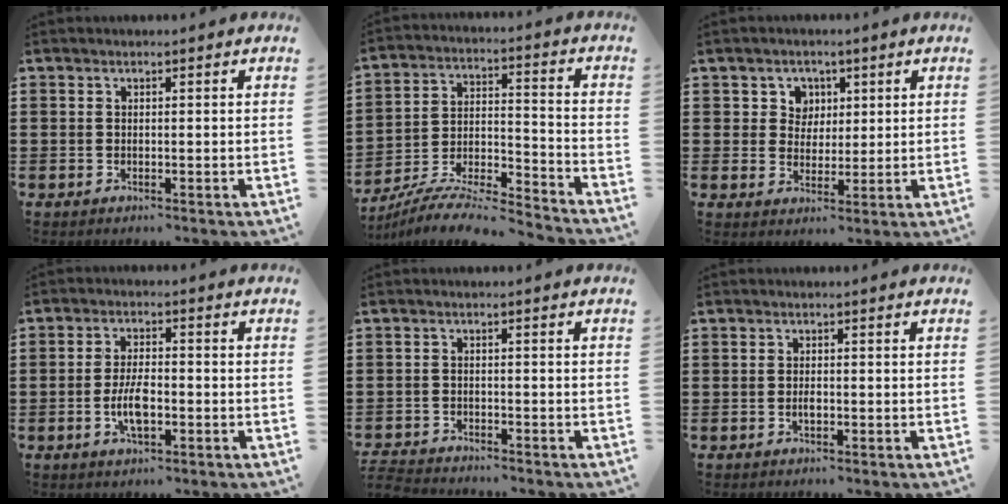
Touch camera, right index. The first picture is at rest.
{"total": 8.1, "force": [-7.5, 0.7, 3.0], "torque": [-0.055, 0.003, -0.148]}
{"total": 4.0, "force": [1.5, 3.7, 0.6], "torque": [-0.025, 0.012, 0.024]}
{"total": 5.6, "force": [-1.4, 2.0, 5.0], "torque": [-0.108, -0.002, -0.028]}
{"total": 2.7, "force": [-2.7, 0.2, -0.1], "torque": [-0.013, -0.004, -0.061]}
{"total": 1.5, "force": [-0.4, 0.5, 1.4], "torque": [-0.028, -0.004, -0.005]}